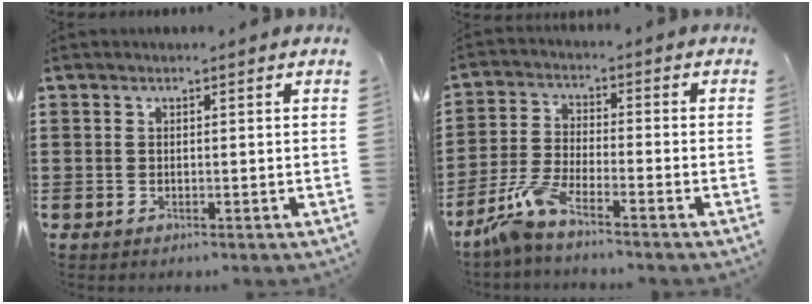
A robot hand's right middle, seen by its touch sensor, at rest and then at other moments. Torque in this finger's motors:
{"motor_torque": [2.14, 0.00, 0.14, 0.16]}